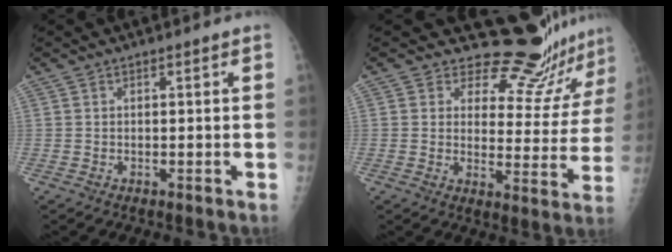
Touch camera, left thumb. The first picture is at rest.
{"total": 13.4, "force": [12.9, 2.9, 1.7], "torque": [0.014, -0.127, 0.153]}